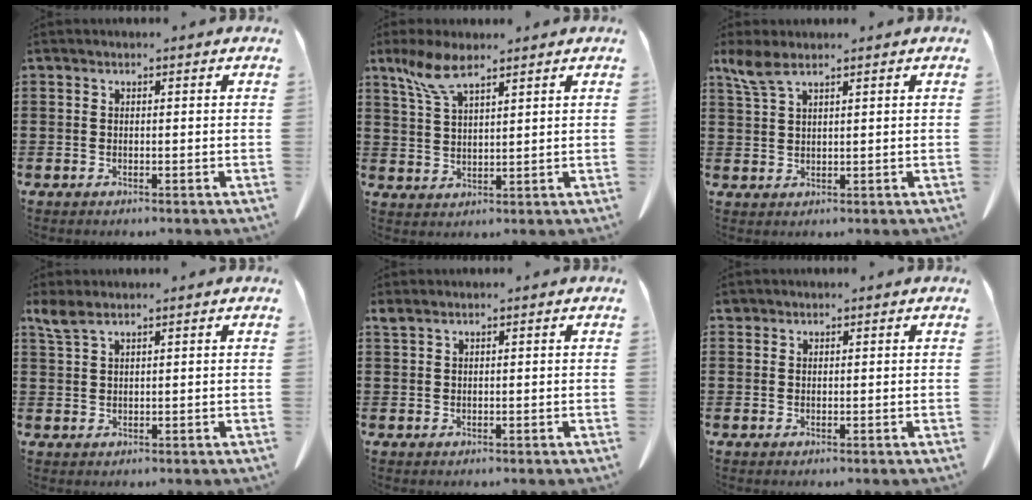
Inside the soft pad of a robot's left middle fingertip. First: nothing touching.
{"total": 6.4, "force": [4.2, 1.7, 4.5], "torque": [-0.106, -0.003, 0.074]}
{"total": 3.9, "force": [2.6, 1.0, 2.7], "torque": [-0.069, -0.001, 0.046]}
{"total": 2.8, "force": [1.9, 0.7, 2.0], "torque": [-0.044, 0.002, 0.034]}
{"total": 0.9, "force": [0.6, 0.1, 0.6], "torque": [-0.014, 0.000, 0.012]}
{"total": 0.7, "force": [0.6, 0.4, 0.1], "torque": [-0.005, 0.002, 0.012]}